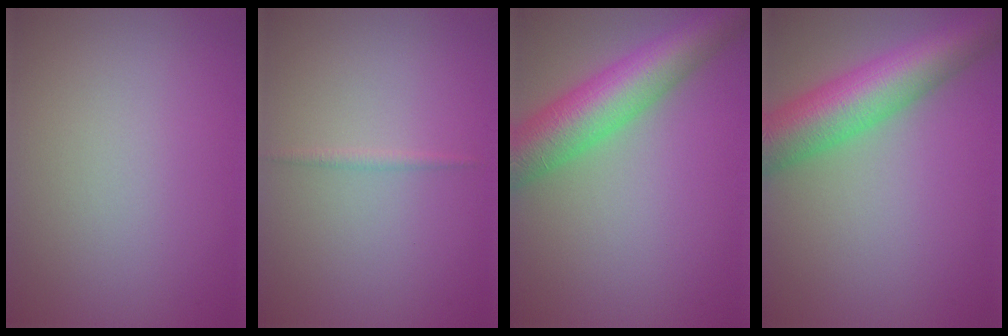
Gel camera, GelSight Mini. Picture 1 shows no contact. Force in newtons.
{"total": 0.7, "press": 0.7, "slide": 0.0}
{"total": 8.5, "press": 8.4, "slide": 0.2}
{"total": 9.1, "press": 9.1, "slide": 0.4}